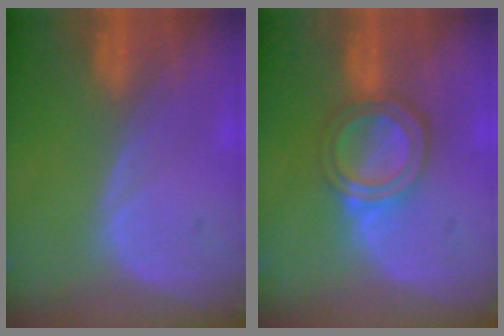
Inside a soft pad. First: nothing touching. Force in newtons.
{"total": 6.2, "press": 5.3, "slide": 3.1}